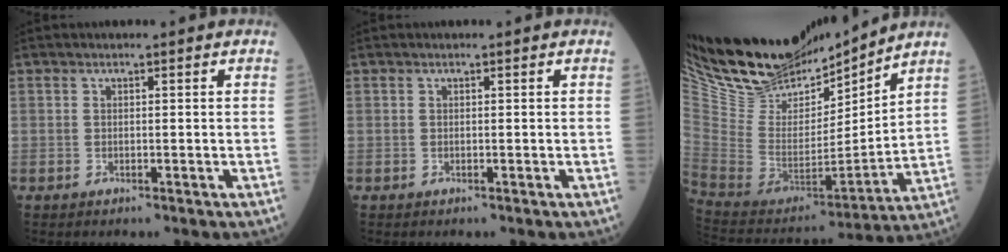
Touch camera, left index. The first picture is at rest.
{"total": 0.0}
{"total": 21.5, "force": [19.0, 5.3, 8.6], "torque": [-0.167, -0.020, 0.348]}